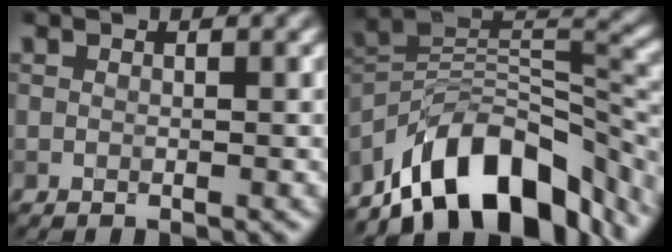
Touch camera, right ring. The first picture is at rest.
{"total": 12.7, "force": [-8.5, 5.4, 7.9], "torque": [-0.124, 0.022, -0.155]}